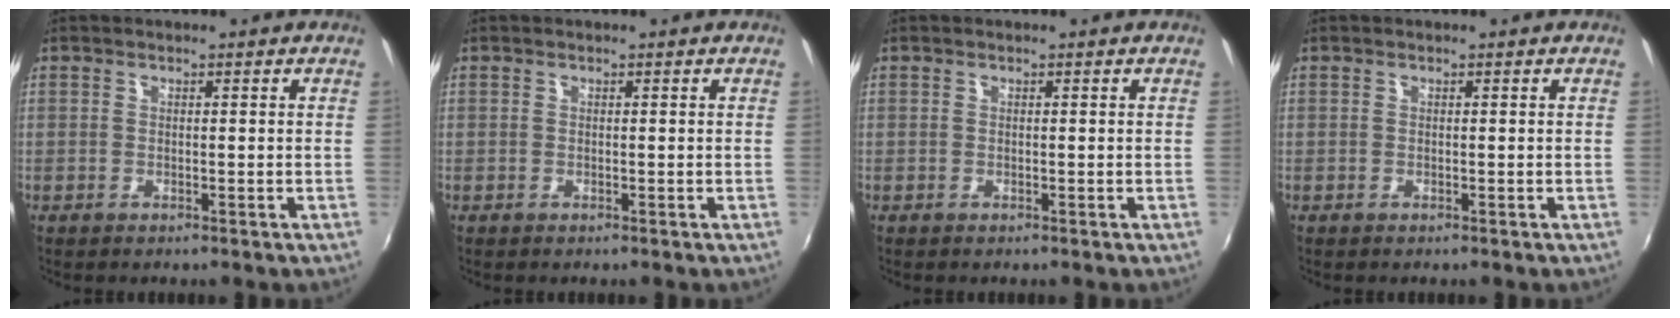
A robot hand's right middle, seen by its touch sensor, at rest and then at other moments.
{"total": 0.0}
{"total": 0.0}
{"total": 0.0}